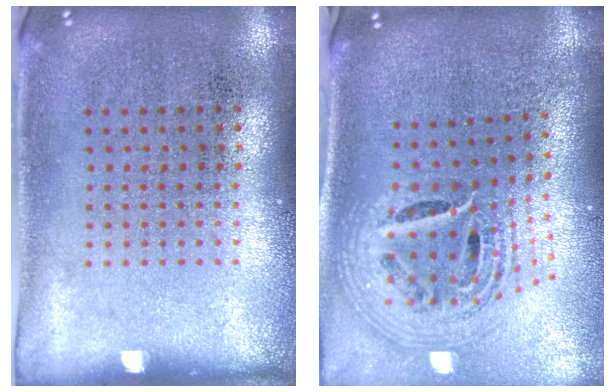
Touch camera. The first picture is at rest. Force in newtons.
{"total": 2.6, "press": 1.8, "slide": 1.9}